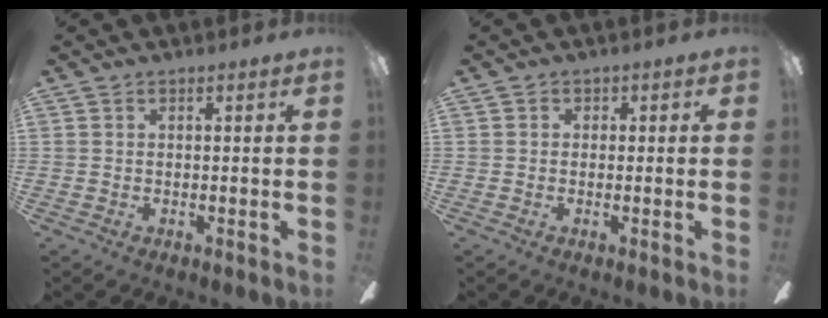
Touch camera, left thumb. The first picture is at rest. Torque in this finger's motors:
{"motor_torque": [0.14, -0.08, -0.33, 0.17, -0.05]}